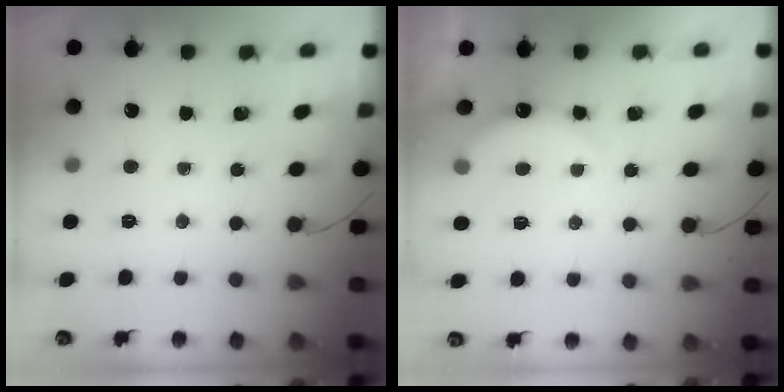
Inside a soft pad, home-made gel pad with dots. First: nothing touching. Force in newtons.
{"total": 5.8, "press": 5.7, "slide": 1.1}